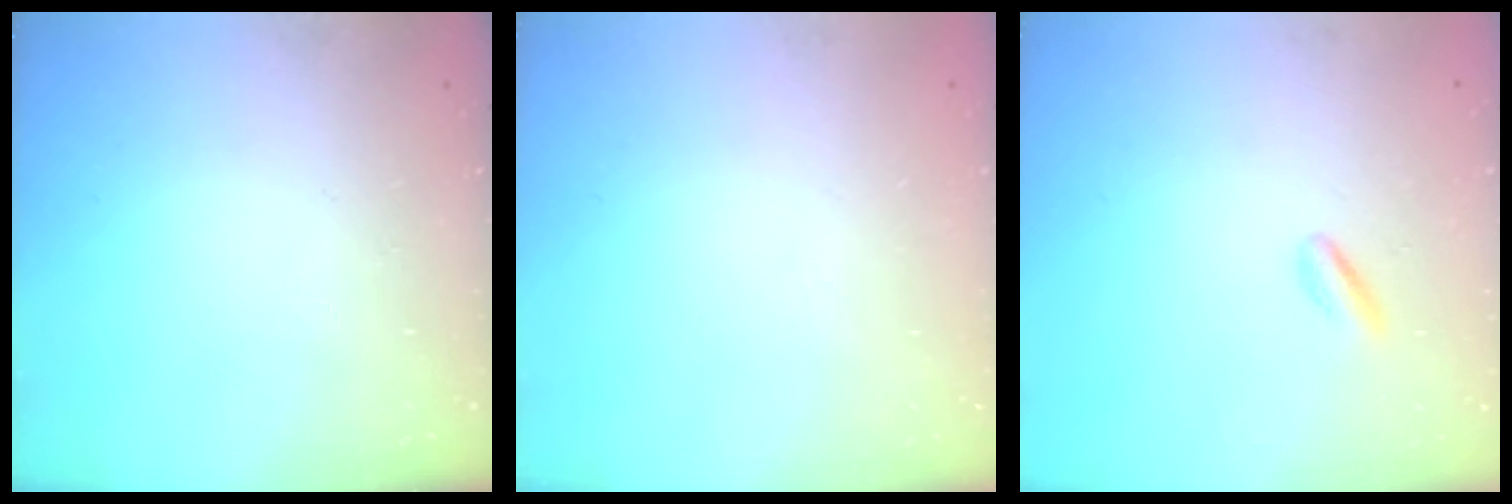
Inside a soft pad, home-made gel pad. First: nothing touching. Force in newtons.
{"total": 2.2, "press": 2.2, "slide": 0.1}
{"total": 1.8, "press": 1.7, "slide": 0.4}